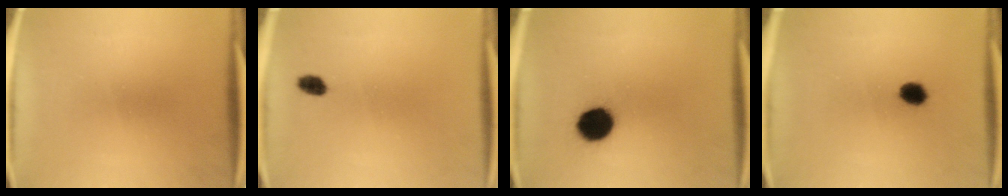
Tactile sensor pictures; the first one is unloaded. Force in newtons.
{"total": 2.1}
{"total": 9.5}
{"total": 4.1}